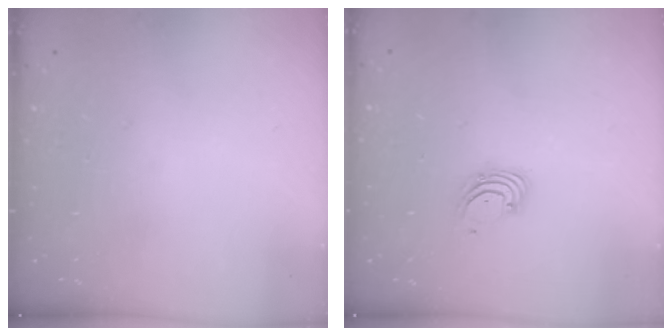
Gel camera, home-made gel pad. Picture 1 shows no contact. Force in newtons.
{"total": 1.8, "press": 1.8, "slide": 0.2}